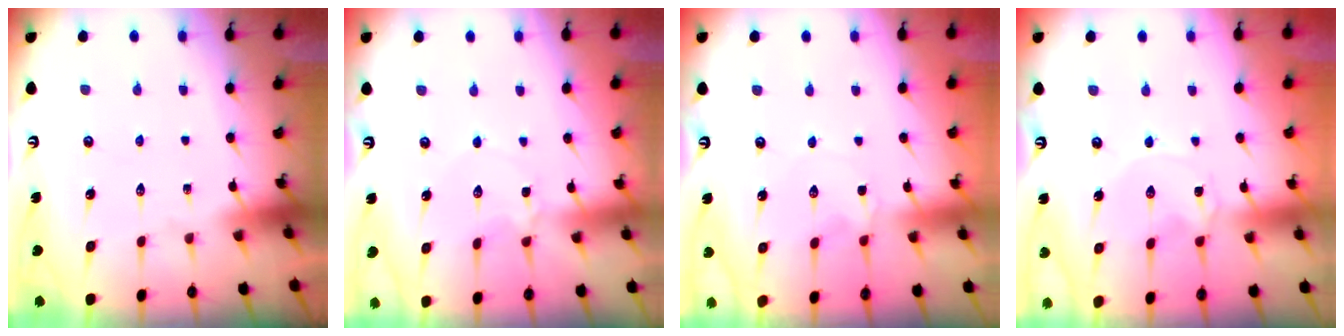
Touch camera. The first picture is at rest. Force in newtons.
{"total": 2.7, "press": 2.7, "slide": 0.3}
{"total": 1.4, "press": 1.4, "slide": 0.4}
{"total": 0.0}